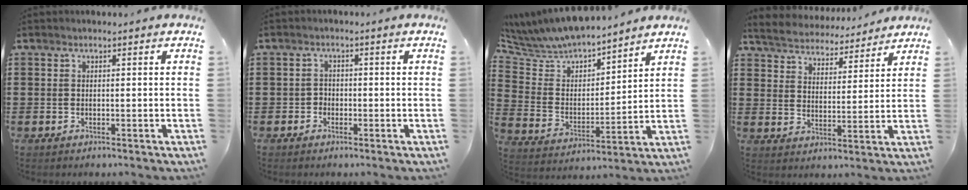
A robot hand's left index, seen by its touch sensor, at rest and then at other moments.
{"total": 1.3, "force": [-0.8, 1.0, 0.2], "torque": [-0.010, 0.003, -0.019]}
{"total": 7.1, "force": [6.9, 1.4, 0.9], "torque": [-0.061, -0.053, 0.118]}
{"total": 4.5, "force": [4.4, 0.0, -0.2], "torque": [-0.023, -0.036, 0.073]}